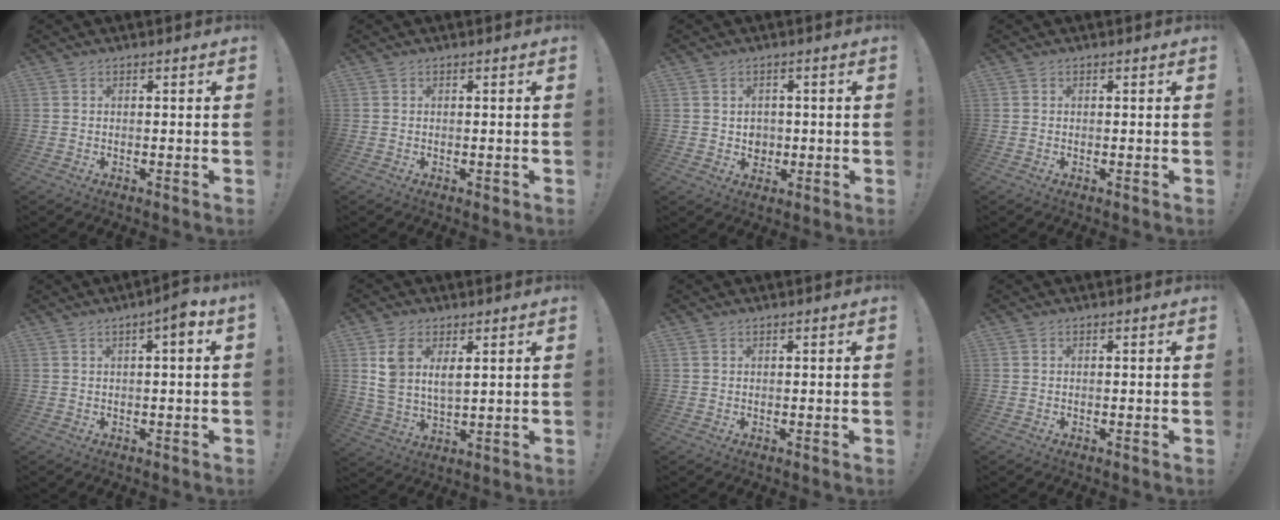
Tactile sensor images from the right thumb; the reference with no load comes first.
{"total": 0.6, "force": [0.1, 0.4, 0.5], "torque": [-0.009, 0.001, 0.001]}
{"total": 4.2, "force": [0.7, 4.0, 1.0], "torque": [-0.006, -0.008, 0.013]}
{"total": 0.0}
{"total": 3.8, "force": [1.0, -0.1, 3.7], "torque": [-0.048, -0.009, 0.007]}
{"total": 8.6, "force": [3.7, 4.9, 6.0], "torque": [-0.101, -0.012, 0.069]}
{"total": 0.6, "force": [0.5, 0.3, 0.3], "torque": [-0.010, 0.002, 0.011]}
{"total": 0.0}